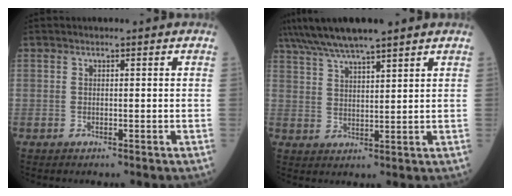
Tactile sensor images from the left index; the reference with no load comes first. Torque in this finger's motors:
{"motor_torque": [0.40, -0.53, 0.59, 0.08]}